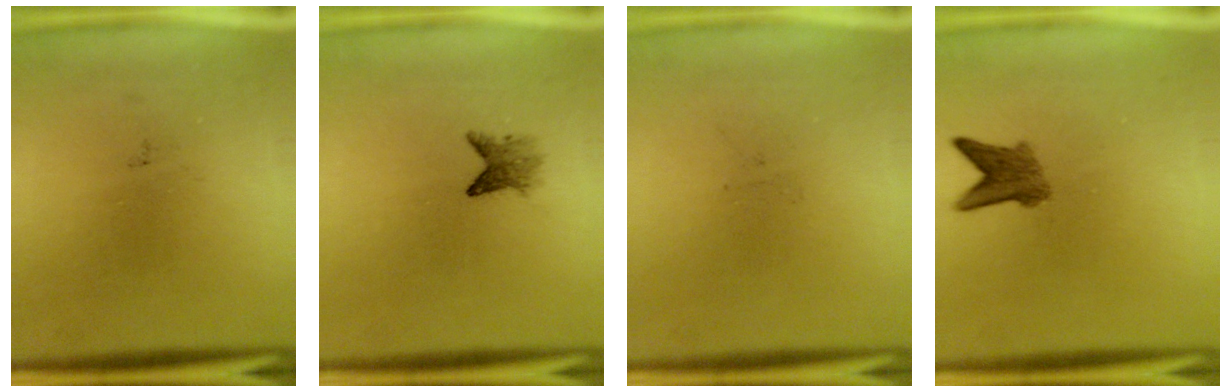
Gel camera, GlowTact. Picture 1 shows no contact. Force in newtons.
{"total": 2.2}
{"total": 0.0}
{"total": 3.7}